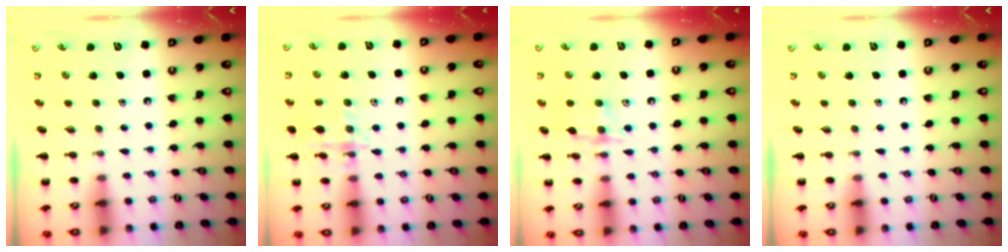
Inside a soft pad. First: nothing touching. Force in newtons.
{"total": 12.2, "press": 12.1, "slide": 1.0}
{"total": 9.7, "press": 9.7, "slide": 0.5}
{"total": 0.0}